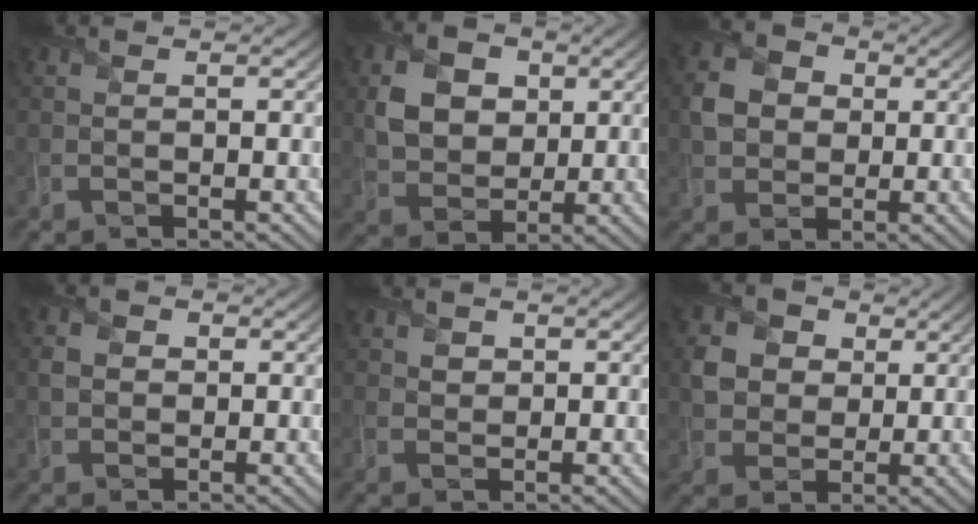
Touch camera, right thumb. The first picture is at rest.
{"total": 6.4, "force": [1.5, 5.1, 3.6], "torque": [-0.088, -0.003, 0.020]}
{"total": 5.0, "force": [0.3, 4.4, 2.5], "torque": [-0.057, 0.007, -0.003]}
{"total": 2.0, "force": [0.0, 1.8, 1.0], "torque": [-0.028, 0.000, -0.003]}
{"total": 0.8, "force": [0.4, 0.6, 0.4], "torque": [-0.008, -0.001, 0.008]}
{"total": 5.6, "force": [1.3, 4.8, 2.5], "torque": [-0.070, 0.003, 0.015]}